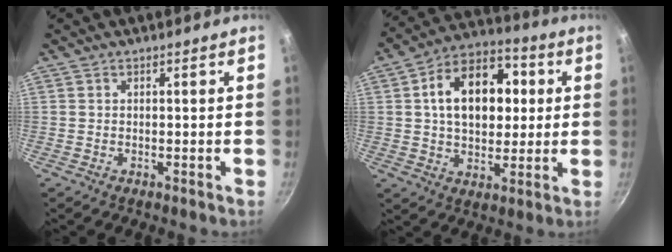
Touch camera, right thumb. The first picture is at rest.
{"total": 17.6, "force": [3.0, 11.8, 12.6], "torque": [-0.158, 0.020, 0.037]}